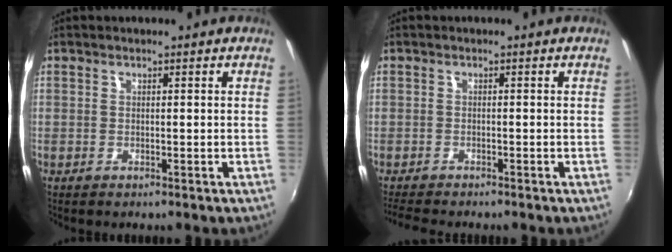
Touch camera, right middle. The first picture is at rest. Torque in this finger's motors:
{"motor_torque": [0.87, -0.81, 0.33, 0.14]}